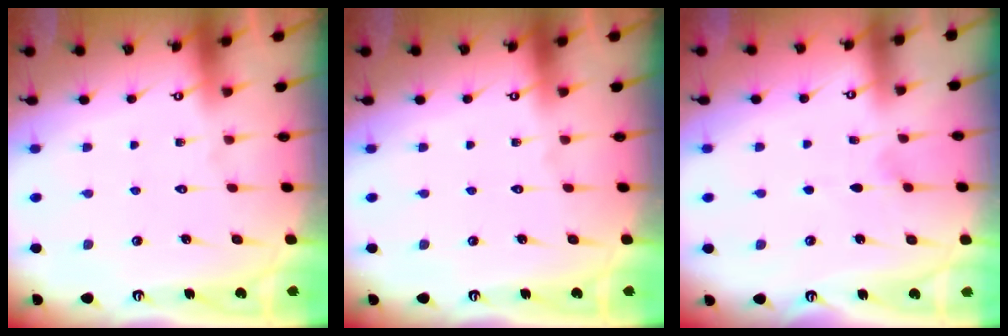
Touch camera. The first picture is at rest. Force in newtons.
{"total": 0.0}
{"total": 3.4, "press": 3.0, "slide": 1.5}